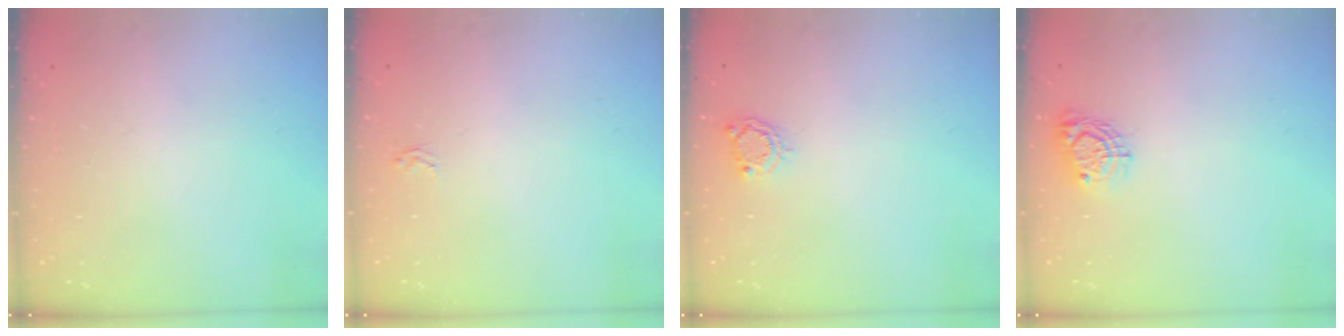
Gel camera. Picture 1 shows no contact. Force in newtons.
{"total": 1.9, "press": 1.9, "slide": 0.2}
{"total": 4.0, "press": 4.0, "slide": 0.2}
{"total": 8.1, "press": 8.1, "slide": 0.5}